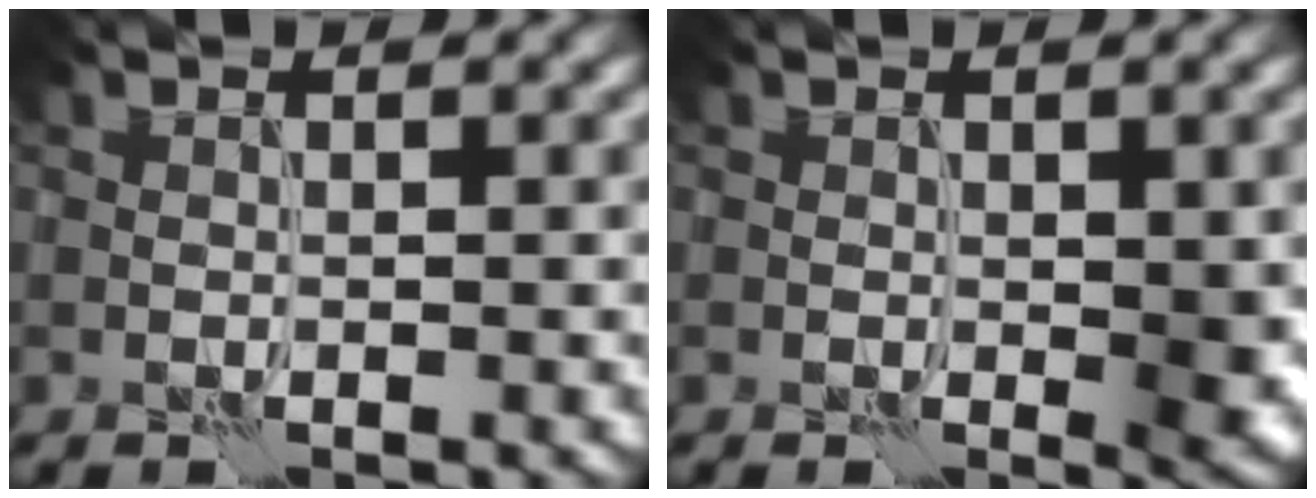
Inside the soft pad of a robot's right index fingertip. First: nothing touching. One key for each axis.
{"total": 2.2, "fx": -0.2, "fy": 1.0, "fz": 2.0, "tx": -0.026, "ty": -0.004, "tz": 0.000}